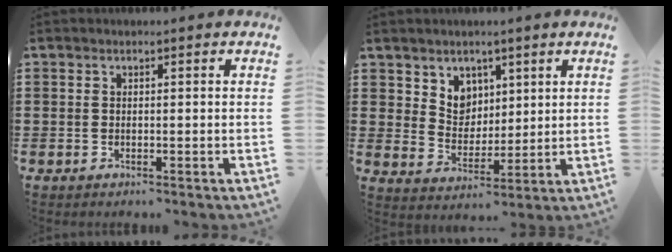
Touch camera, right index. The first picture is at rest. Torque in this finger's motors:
{"motor_torque": [0.67, 0.67, 0.13, 0.05]}